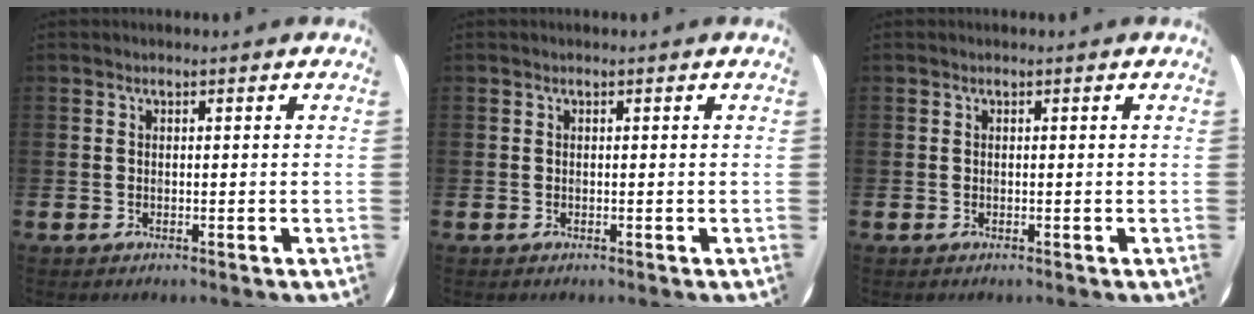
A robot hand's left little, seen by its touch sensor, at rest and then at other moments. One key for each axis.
{"total": 0.0}
{"total": 0.0}